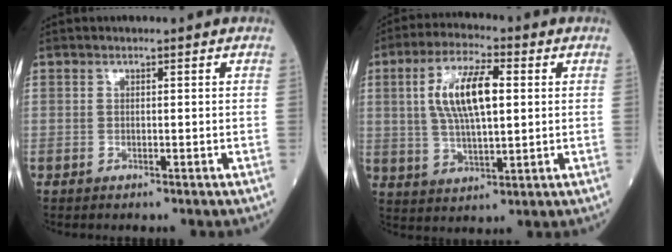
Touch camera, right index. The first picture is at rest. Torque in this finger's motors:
{"motor_torque": [1.28, 0.87, 0.29, 0.16]}